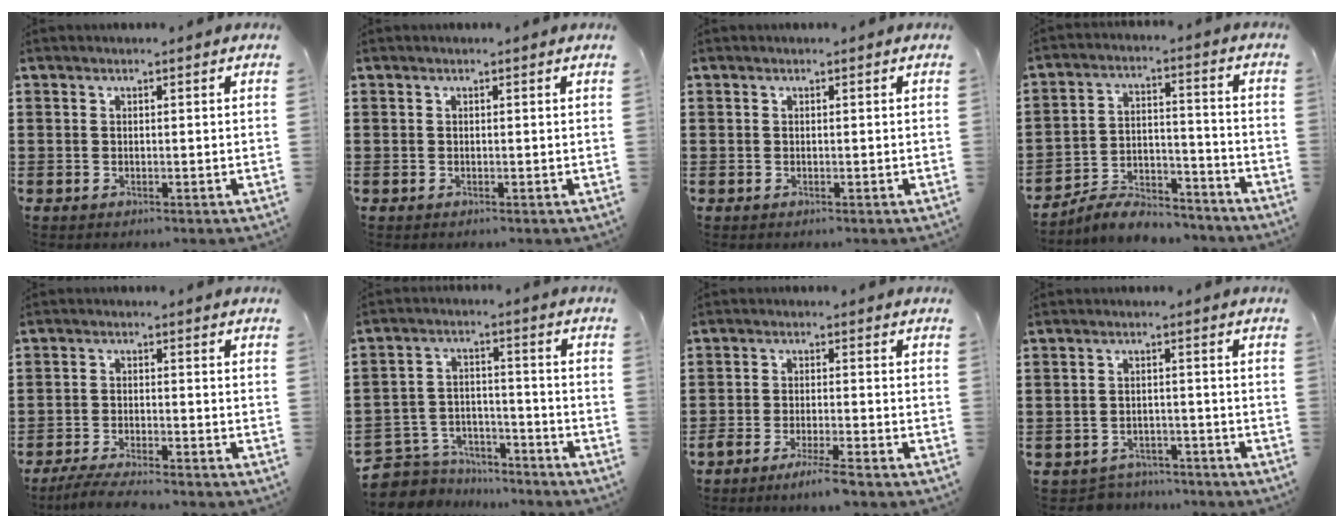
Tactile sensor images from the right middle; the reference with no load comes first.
{"total": 0.0}
{"total": 0.0}
{"total": 6.8, "force": [-6.6, 1.2, 1.4], "torque": [-0.025, 0.012, -0.129]}
{"total": 3.8, "force": [-3.5, 0.0, 1.6], "torque": [-0.034, -0.009, -0.069]}
{"total": 5.5, "force": [-5.2, 1.7, 0.2], "torque": [-0.032, 0.000, -0.113]}
{"total": 3.6, "force": [-2.8, 0.0, 2.4], "torque": [-0.043, -0.006, -0.049]}
{"total": 3.0, "force": [-2.9, 0.5, -0.3], "torque": [-0.006, -0.002, -0.064]}